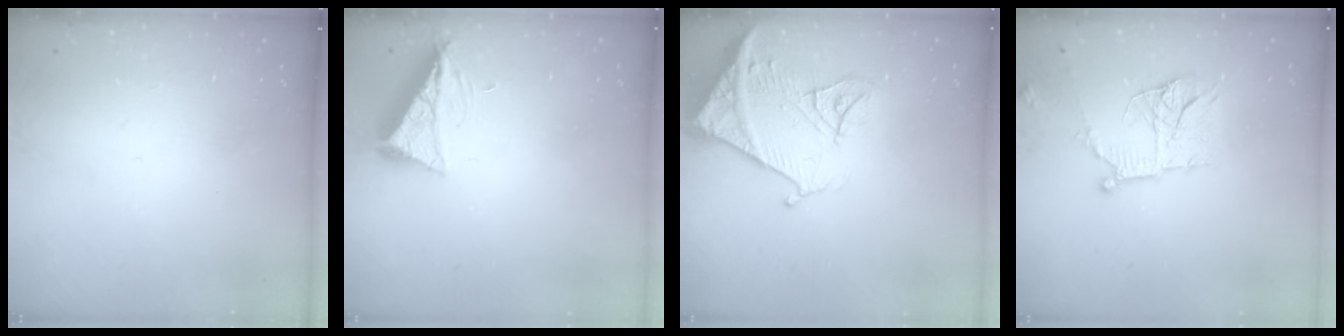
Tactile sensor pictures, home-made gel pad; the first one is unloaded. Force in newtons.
{"total": 7.7, "press": 7.6, "slide": 0.8}
{"total": 15.3, "press": 15.2, "slide": 1.7}
{"total": 14.9, "press": 14.8, "slide": 1.4}